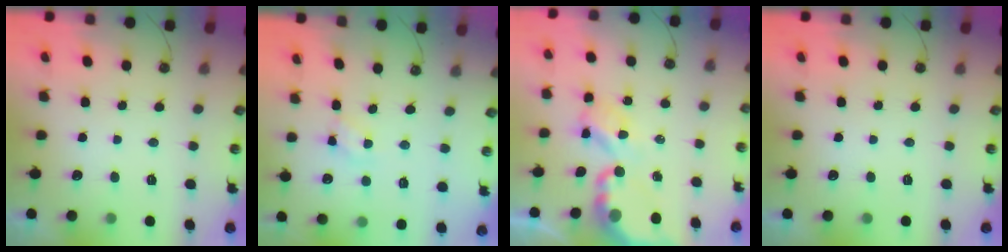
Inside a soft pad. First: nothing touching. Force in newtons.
{"total": 4.1, "press": 4.0, "slide": 0.4}
{"total": 6.9, "press": 6.8, "slide": 0.5}
{"total": 0.0}